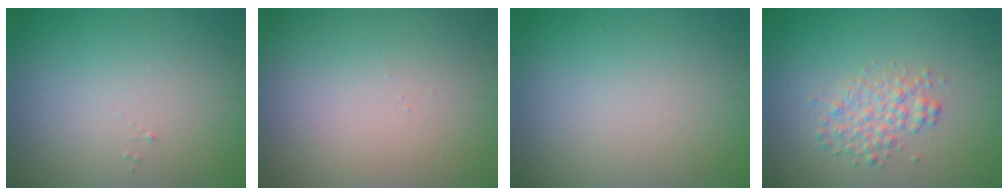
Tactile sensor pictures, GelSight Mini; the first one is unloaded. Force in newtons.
{"total": 0.0}
{"total": 0.0}
{"total": 2.5, "press": 2.5, "slide": 0.1}